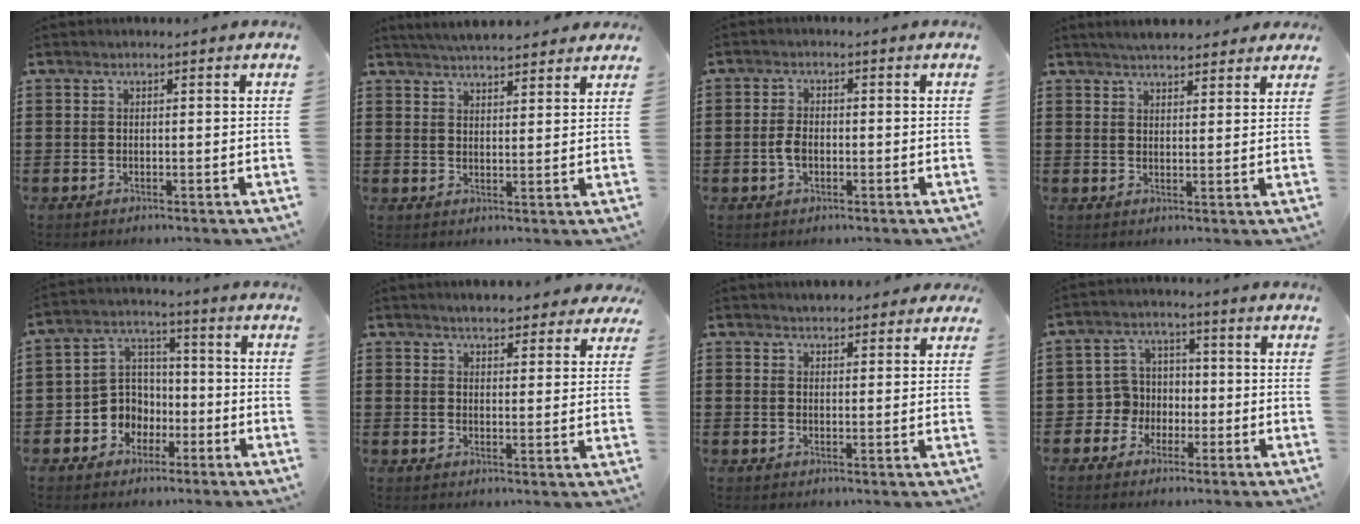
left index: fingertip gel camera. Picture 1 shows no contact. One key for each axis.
{"total": 4.0, "fx": 3.9, "fy": 0.3, "fz": 0.7, "tx": -0.024, "ty": -0.009, "tz": 0.072}
{"total": 2.7, "fx": -0.6, "fy": 1.5, "fz": 2.2, "tx": -0.065, "ty": -0.005, "tz": -0.018}
{"total": 3.6, "fx": 3.4, "fy": 0.5, "fz": 0.8, "tx": -0.024, "ty": -0.003, "tz": 0.064}
{"total": 6.0, "fx": -2.2, "fy": 5.5, "fz": 1.0, "tx": -0.052, "ty": 0.007, "tz": -0.047}
{"total": 3.9, "fx": 3.8, "fy": 0.7, "fz": 0.7, "tx": -0.026, "ty": -0.007, "tz": 0.070}
{"total": 2.4, "fx": 2.3, "fy": 0.5, "fz": 0.2, "tx": -0.009, "ty": 0.003, "tz": 0.044}
{"total": 4.9, "fx": -1.4, "fy": 4.6, "fz": 0.7, "tx": -0.041, "ty": 0.009, "tz": -0.032}